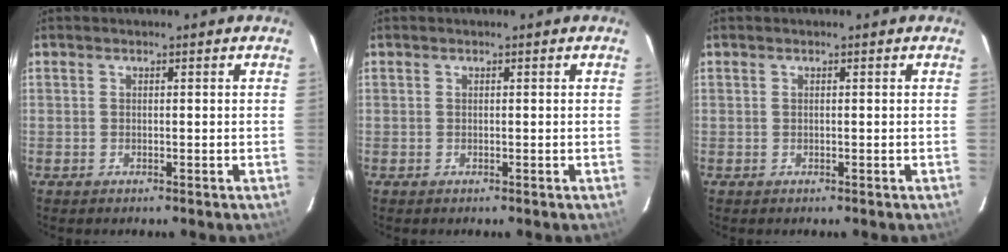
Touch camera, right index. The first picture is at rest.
{"total": 0.0}
{"total": 0.0}